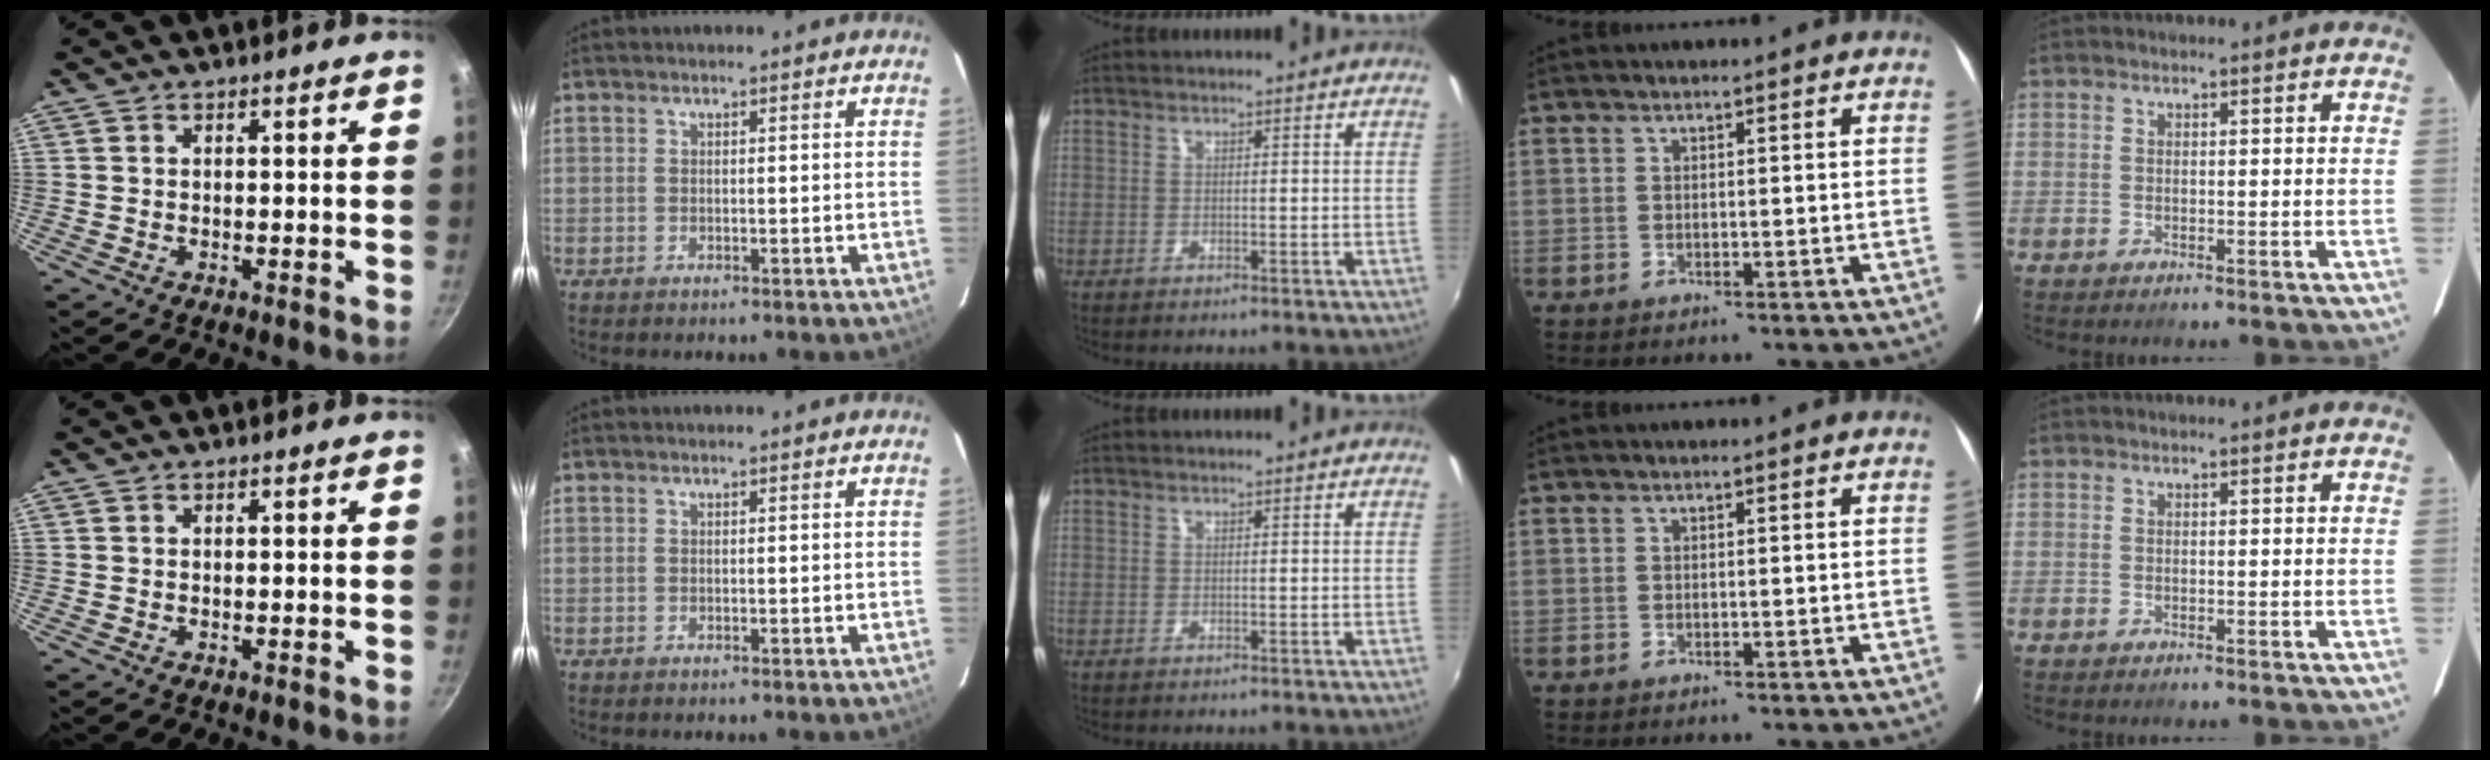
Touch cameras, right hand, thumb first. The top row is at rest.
{}